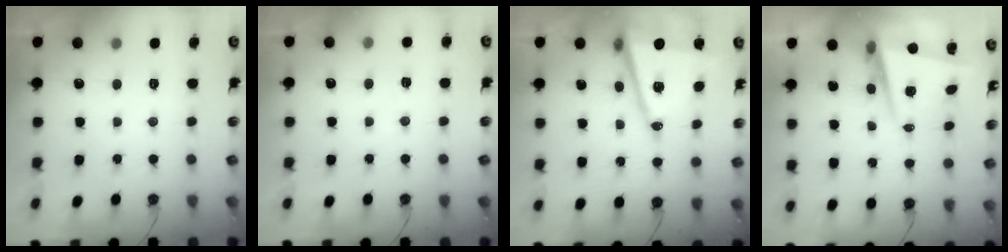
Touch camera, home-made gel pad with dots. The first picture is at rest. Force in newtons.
{"total": 2.3, "press": 1.3, "slide": 1.9}
{"total": 14.3, "press": 13.8, "slide": 3.9}
{"total": 6.8, "press": 6.8, "slide": 1.1}